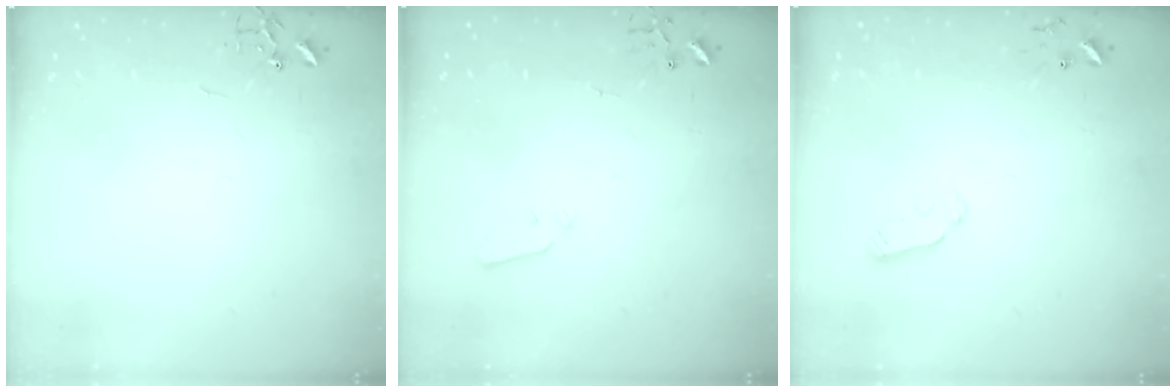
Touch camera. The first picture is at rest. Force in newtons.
{"total": 3.7, "press": 3.7, "slide": 0.1}
{"total": 4.9, "press": 4.9, "slide": 0.3}